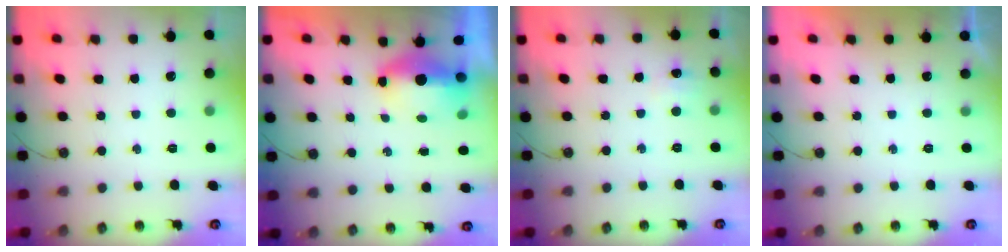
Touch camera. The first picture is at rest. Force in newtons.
{"total": 6.0, "press": 5.9, "slide": 1.3}
{"total": 4.7, "press": 4.7, "slide": 0.6}
{"total": 0.0}